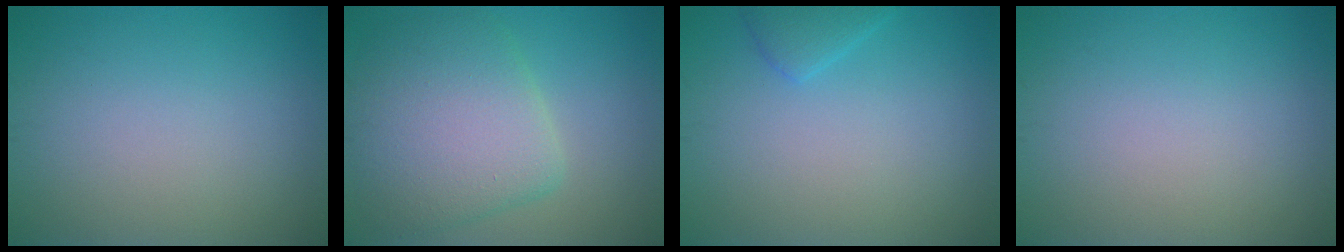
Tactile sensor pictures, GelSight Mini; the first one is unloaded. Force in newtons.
{"total": 7.4, "press": 7.4, "slide": 0.3}
{"total": 1.7, "press": 1.7, "slide": 0.1}
{"total": 0.0}